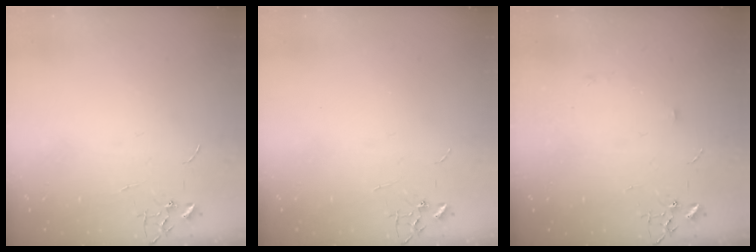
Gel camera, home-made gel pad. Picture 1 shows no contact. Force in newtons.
{"total": 0.0}
{"total": 3.6, "press": 3.5, "slide": 0.7}